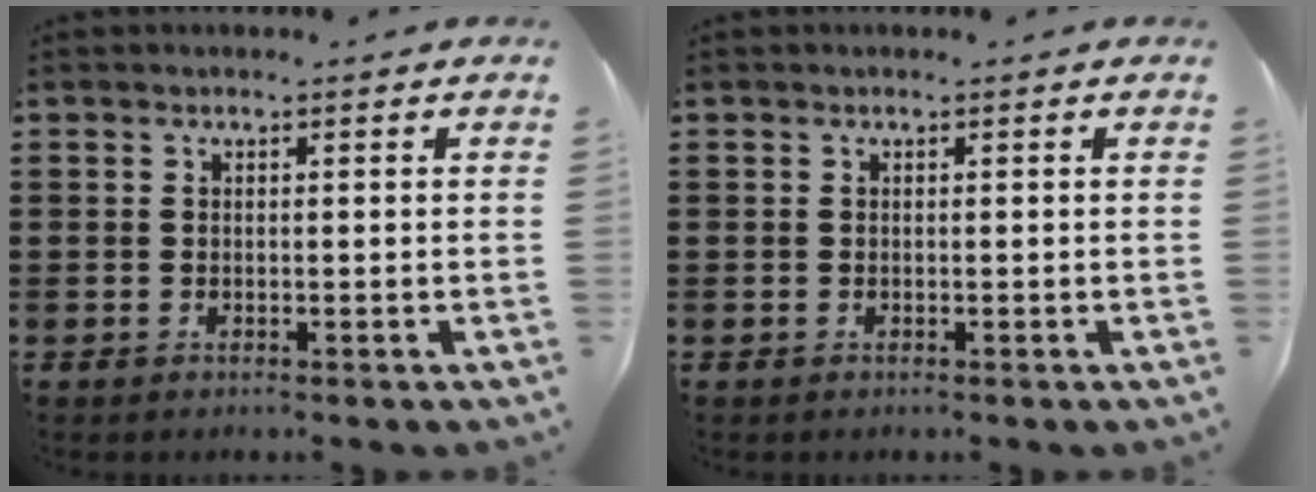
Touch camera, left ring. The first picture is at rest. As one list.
[{"total": 0.0}]